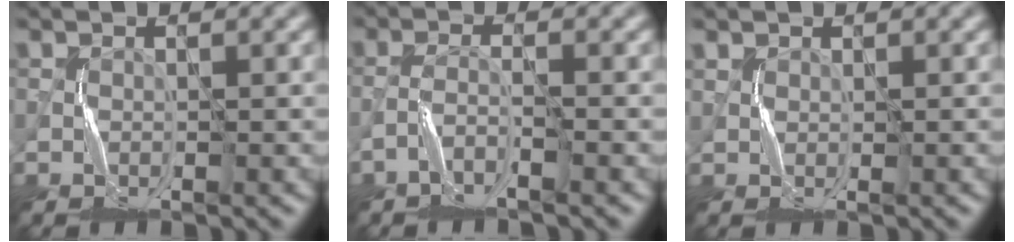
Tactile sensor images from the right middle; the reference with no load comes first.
{"total": 1.6, "force": [-1.3, -0.1, 0.9], "torque": [-0.024, 0.008, -0.034]}
{"total": 1.0, "force": [0.8, 0.5, 0.2], "torque": [-0.004, -0.001, 0.018]}